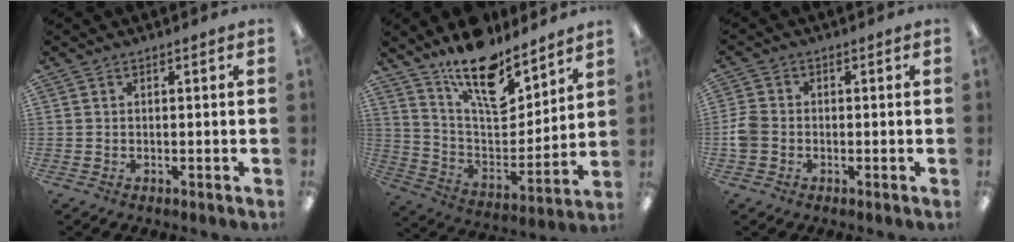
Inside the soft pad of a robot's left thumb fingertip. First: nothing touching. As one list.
[{"total": 17.0, "force": [12.9, 6.6, 8.8], "torque": [-0.145, -0.098, 0.226]}, {"total": 4.4, "force": [-0.9, 3.7, 2.3], "torque": [-0.042, 0.009, -0.015]}]